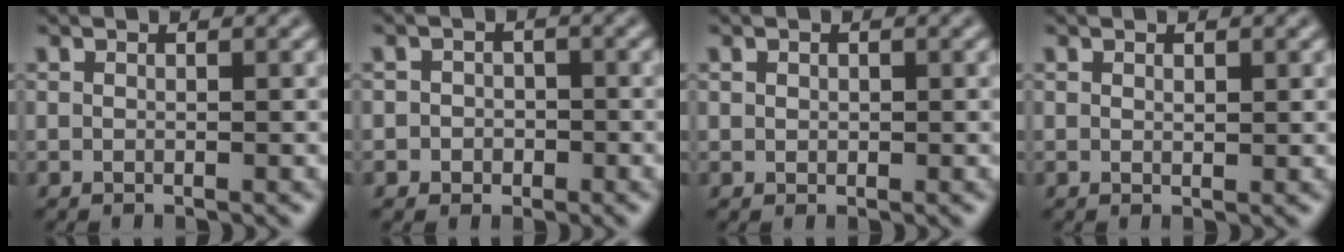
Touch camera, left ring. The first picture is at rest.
{"total": 2.1, "force": [-0.5, 2.0, 0.5], "torque": [0.014, 0.005, -0.023]}
{"total": 0.5, "force": [0.2, 0.5, 0.1], "torque": [0.000, -0.002, 0.004]}
{"total": 0.5, "force": [0.3, 0.2, 0.4], "torque": [-0.005, -0.002, 0.005]}